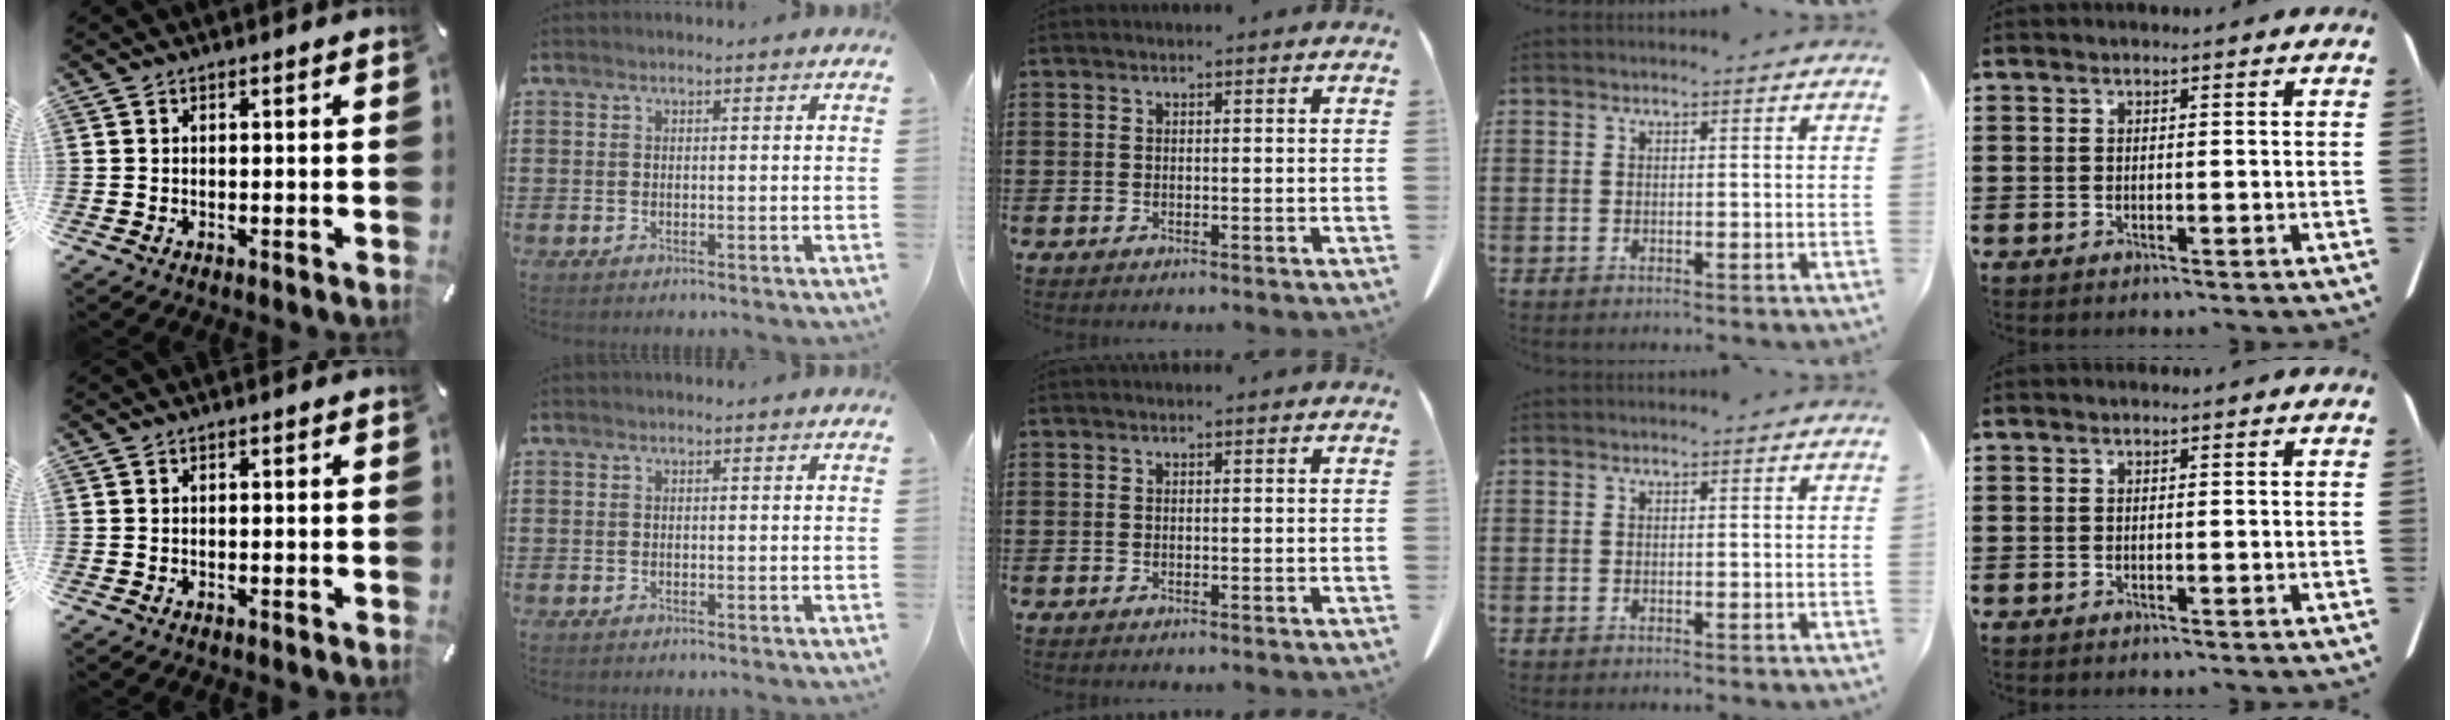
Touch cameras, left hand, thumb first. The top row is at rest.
{}